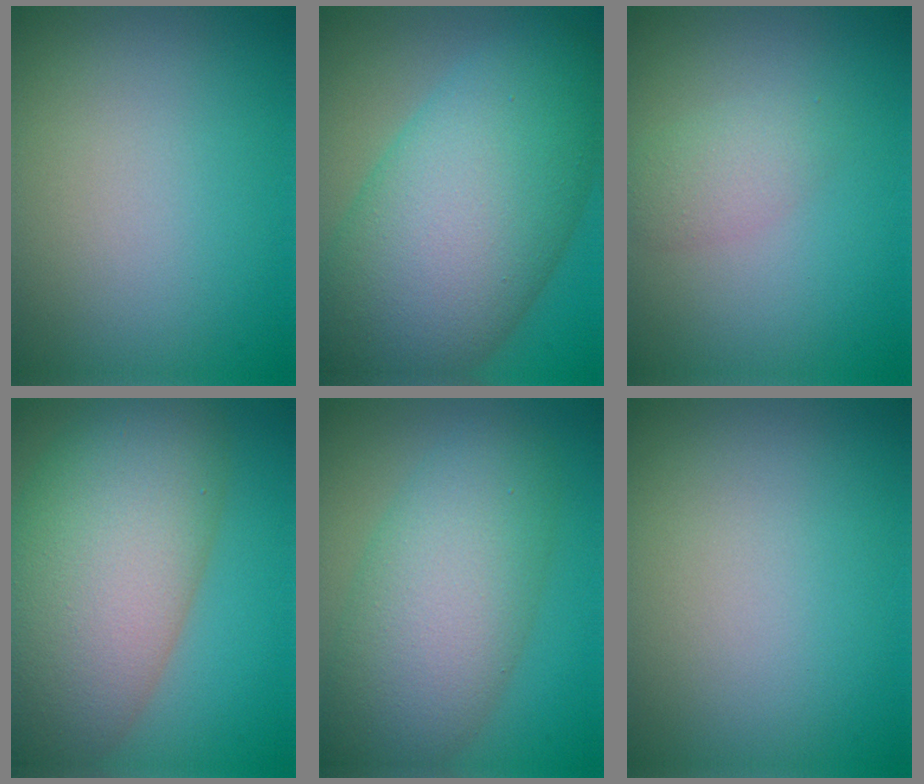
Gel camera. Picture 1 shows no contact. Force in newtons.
{"total": 14.0, "press": 14.0, "slide": 0.7}
{"total": 1.8, "press": 1.8, "slide": 0.1}
{"total": 13.4, "press": 13.4, "slide": 0.5}
{"total": 8.1, "press": 8.1, "slide": 0.3}
{"total": 0.0}